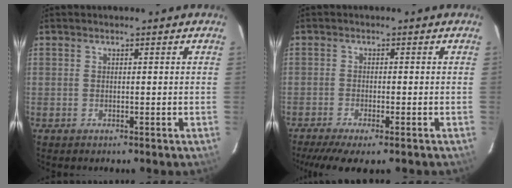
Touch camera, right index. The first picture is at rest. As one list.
[{"total": 8.1, "force": [-6.2, 1.1, 5.0], "torque": [-0.112, -0.031, -0.103]}]